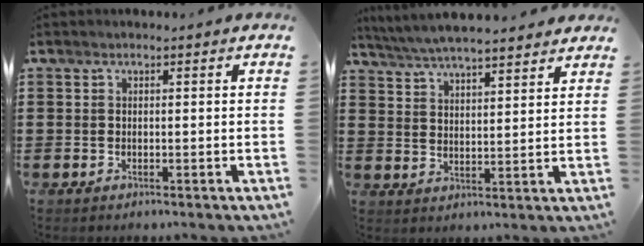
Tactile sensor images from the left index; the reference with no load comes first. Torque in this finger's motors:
{"motor_torque": [2.14, 0.00, 0.60, 0.21]}